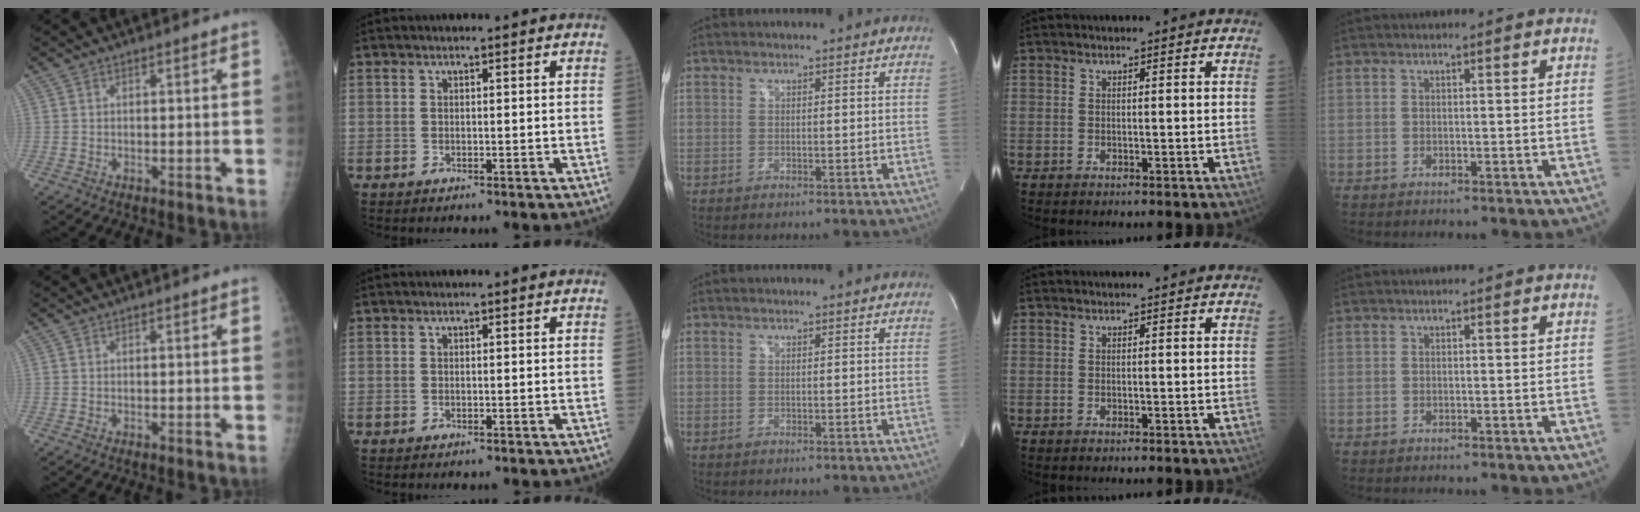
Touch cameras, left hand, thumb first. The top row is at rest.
{}